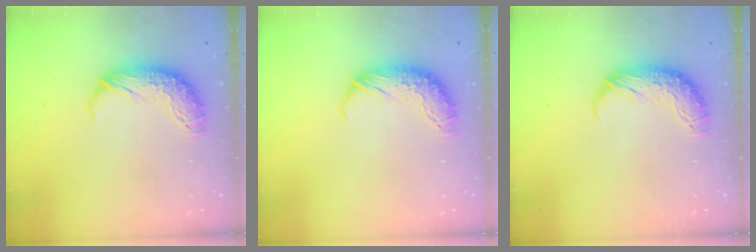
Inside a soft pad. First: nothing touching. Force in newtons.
{"total": 0.0}
{"total": 0.0}